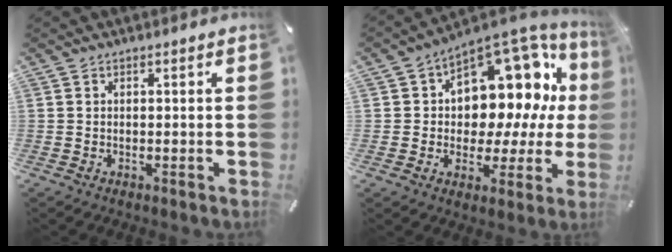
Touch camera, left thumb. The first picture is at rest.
{"total": 14.8, "force": [6.8, 10.1, 8.4], "torque": [-0.098, -0.080, 0.117]}